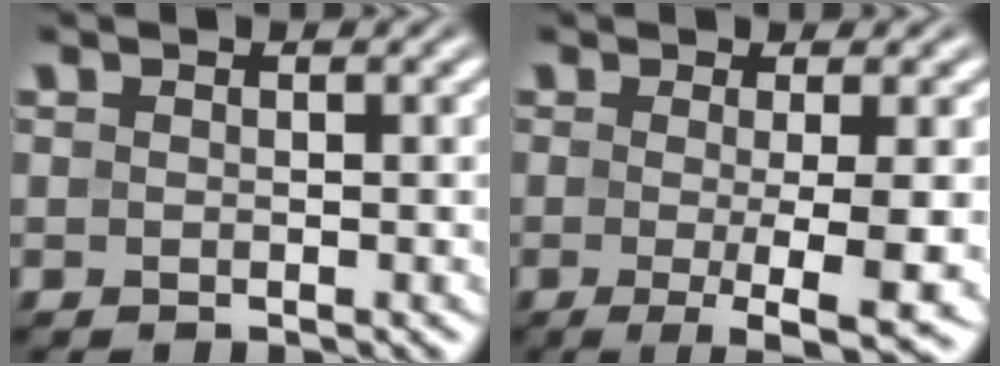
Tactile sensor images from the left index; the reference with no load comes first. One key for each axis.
{"total": 6.8, "fx": -1.3, "fy": 1.3, "fz": 6.5, "tx": -0.095, "ty": -0.016, "tz": -0.017}